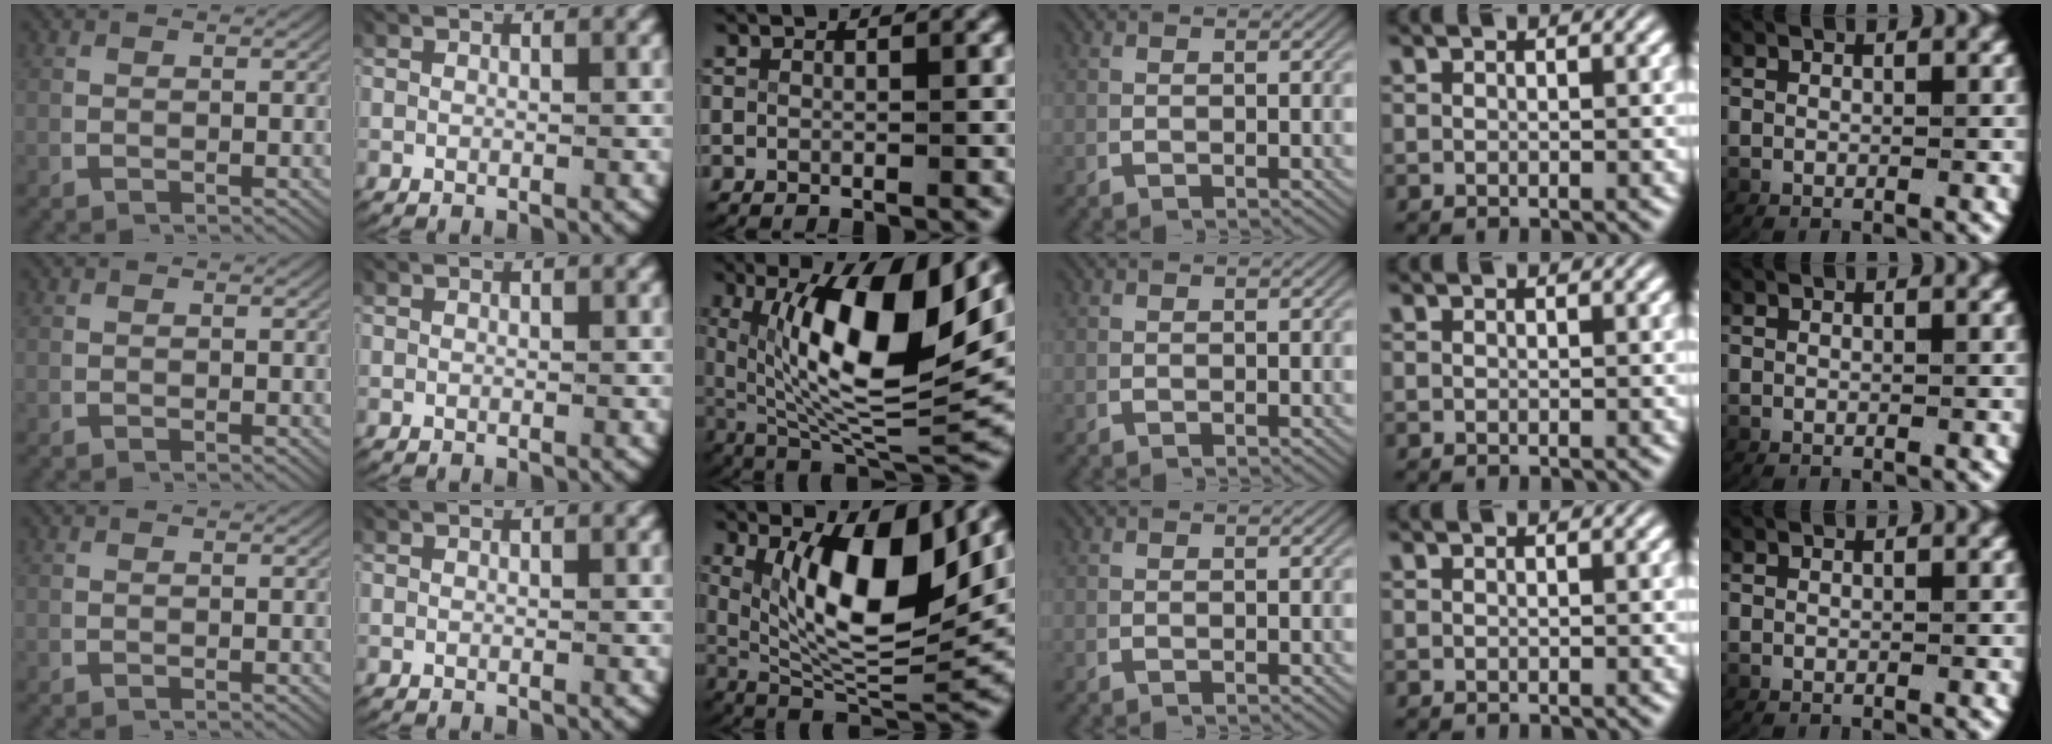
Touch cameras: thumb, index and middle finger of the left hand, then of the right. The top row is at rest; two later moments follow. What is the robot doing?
{"motion": "lift_and_place", "object": "plastic wrap"}